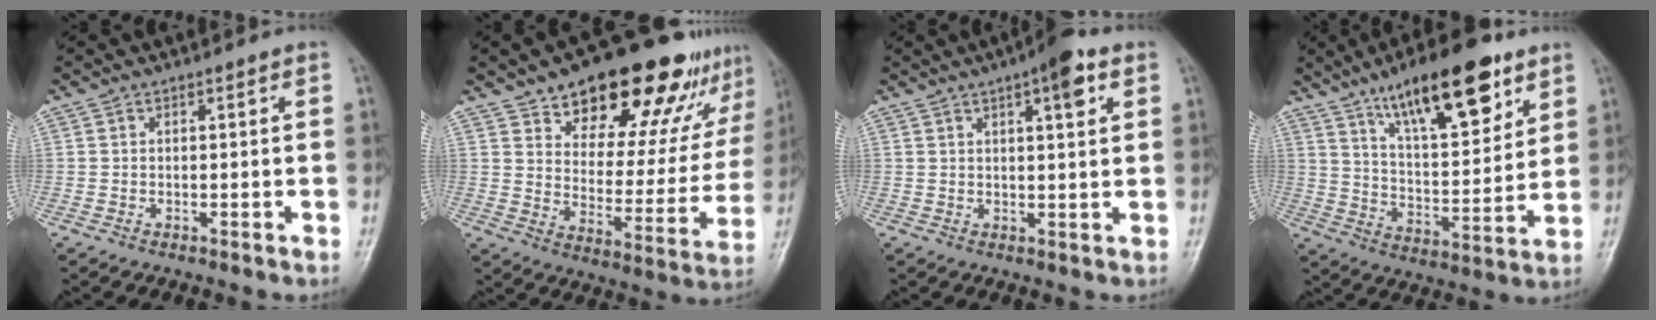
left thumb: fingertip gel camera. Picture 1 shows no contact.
{"total": 24.3, "force": [17.0, 10.6, 13.7], "torque": [-0.141, -0.070, 0.240]}
{"total": 6.8, "force": [3.3, 1.9, 5.7], "torque": [-0.074, -0.003, 0.043]}
{"total": 19.2, "force": [11.5, 6.6, 13.9], "torque": [-0.183, -0.052, 0.195]}